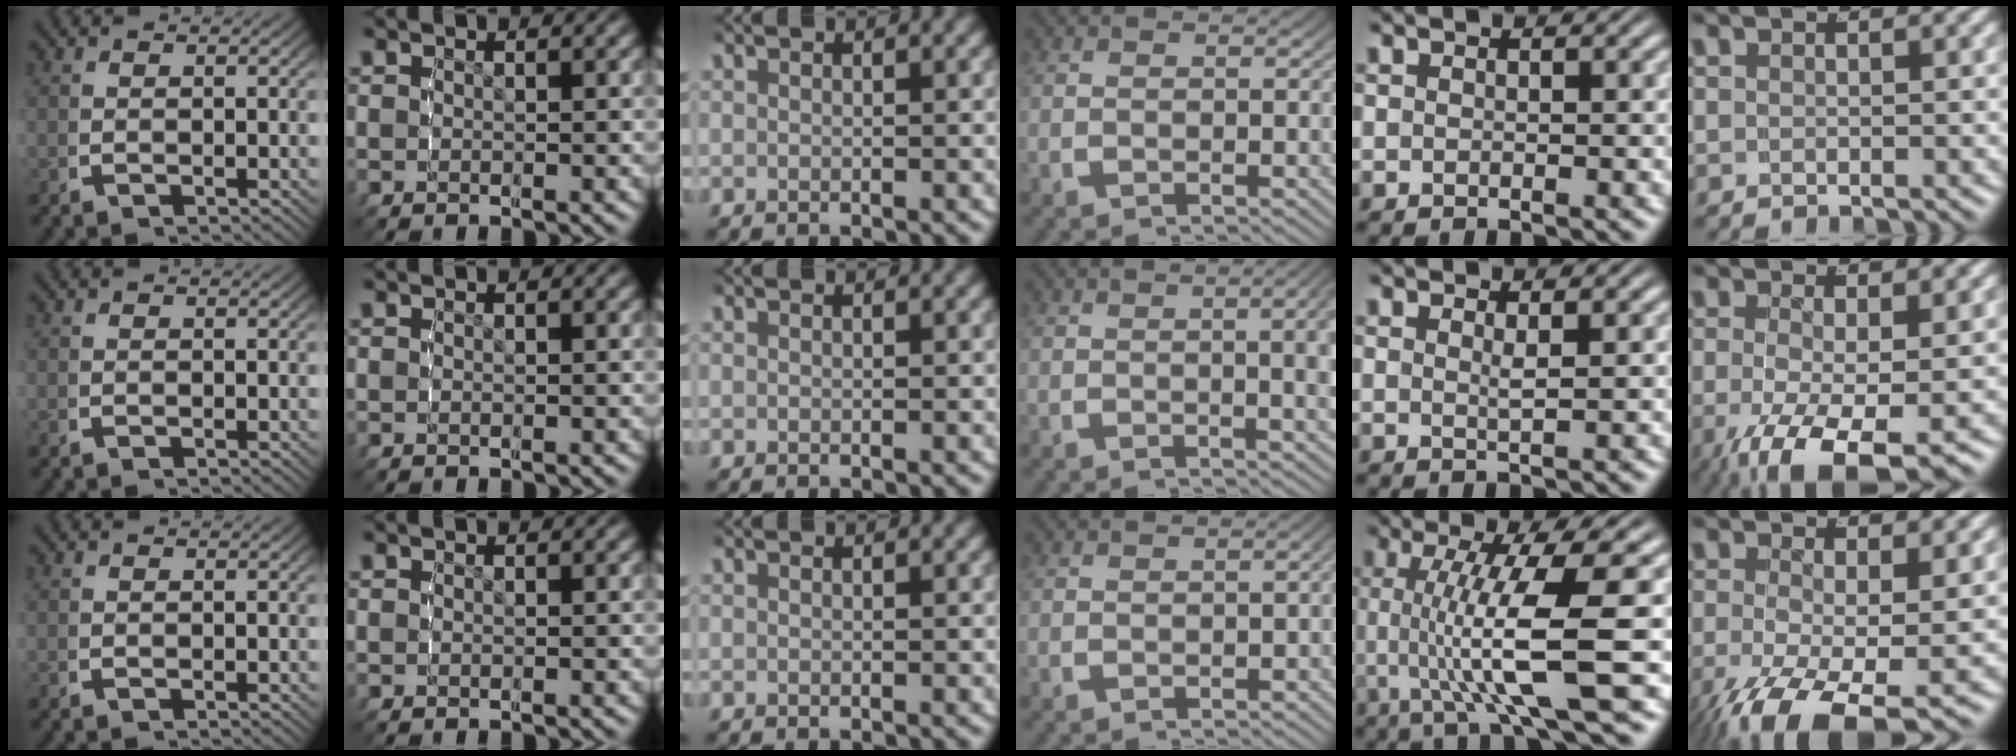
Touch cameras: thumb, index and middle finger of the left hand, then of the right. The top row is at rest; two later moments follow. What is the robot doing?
{"motion": "lift_and_place", "object": "condiment"}